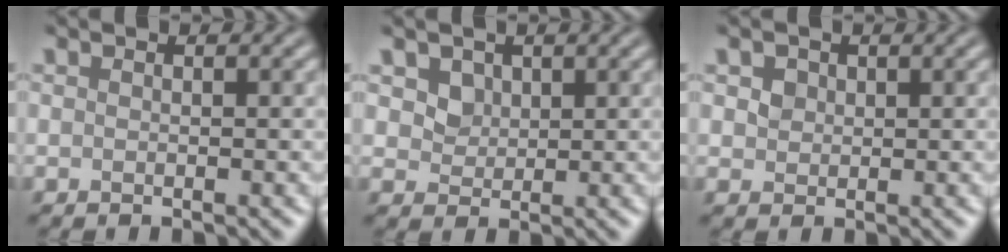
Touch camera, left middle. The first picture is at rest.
{"total": 2.8, "force": [1.6, 1.9, 1.2], "torque": [-0.041, -0.005, 0.042]}
{"total": 1.9, "force": [0.9, 1.5, 0.8], "torque": [-0.027, 0.005, 0.021]}